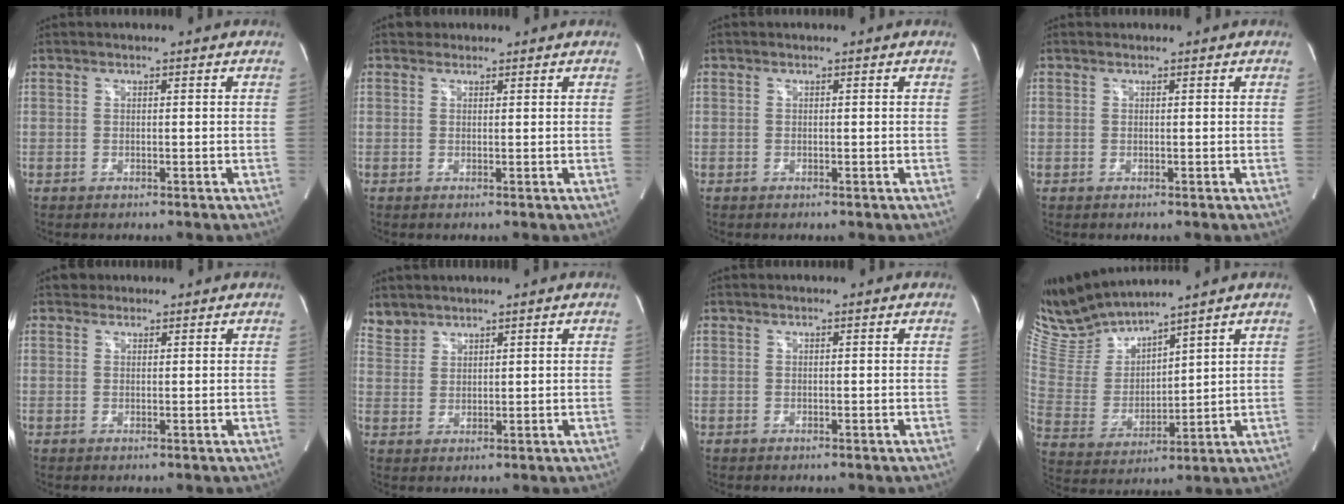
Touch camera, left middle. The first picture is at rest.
{"total": 1.1, "force": [0.9, 0.7, -0.1], "torque": [0.002, 0.006, 0.011]}
{"total": 0.0}
{"total": 1.2, "force": [1.0, -0.1, 0.6], "torque": [-0.012, 0.013, 0.022]}
{"total": 1.4, "force": [1.1, 0.9, -0.1], "torque": [0.006, 0.009, 0.013]}
{"total": 3.3, "force": [3.1, 1.1, -0.2], "torque": [0.003, 0.014, 0.067]}
{"total": 0.0}
{"total": 10.0, "force": [9.8, 0.1, 2.1], "torque": [-0.066, -0.003, 0.216]}